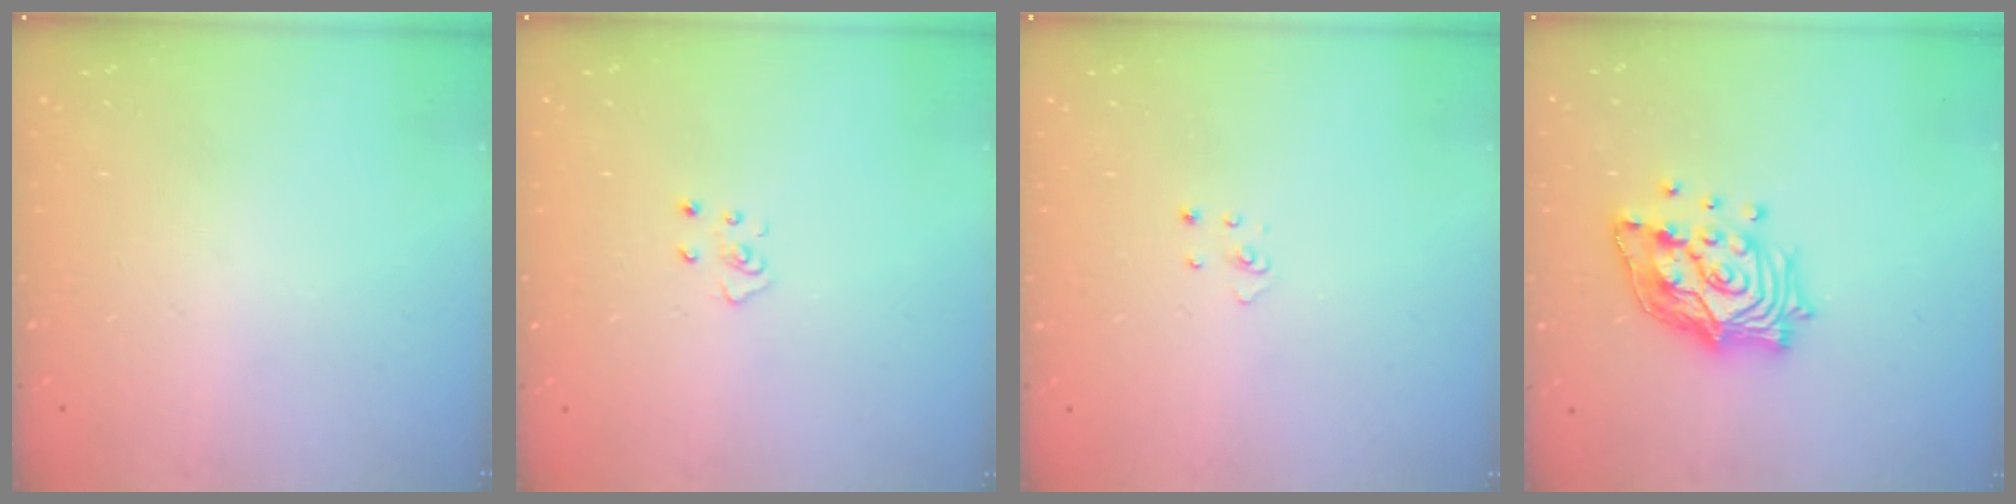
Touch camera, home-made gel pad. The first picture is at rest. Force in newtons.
{"total": 4.1, "press": 4.1, "slide": 0.3}
{"total": 2.2, "press": 2.2, "slide": 0.2}
{"total": 15.5, "press": 15.4, "slide": 0.9}